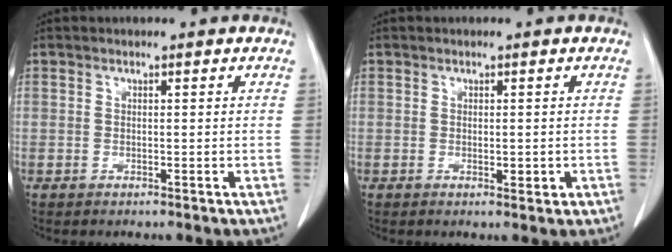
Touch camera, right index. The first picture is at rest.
{"total": 2.4, "force": [-0.5, 1.2, 2.0], "torque": [-0.034, -0.002, -0.002]}